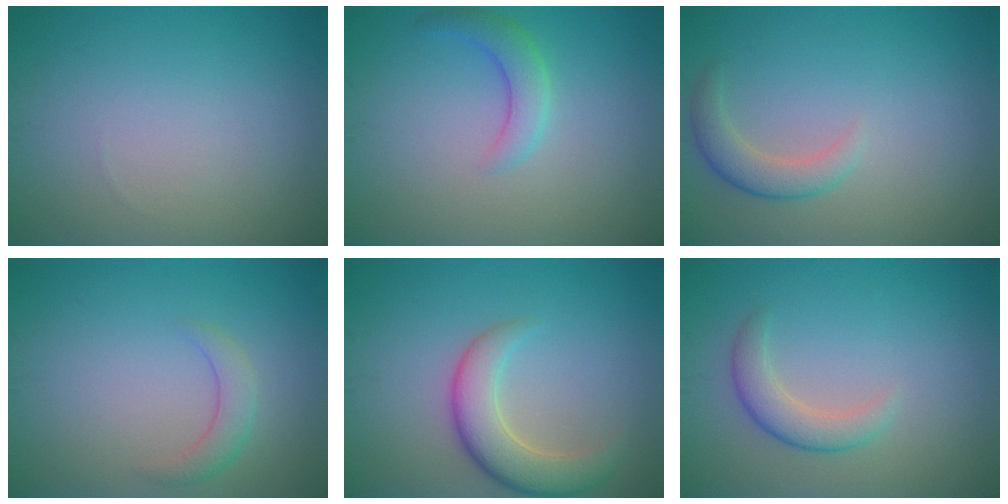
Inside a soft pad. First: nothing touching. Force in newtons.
{"total": 2.6, "press": 2.6, "slide": 0.1}
{"total": 2.5, "press": 2.5, "slide": 0.3}
{"total": 2.0, "press": 2.0, "slide": 0.0}
{"total": 4.9, "press": 4.8, "slide": 0.5}
{"total": 2.7, "press": 2.7, "slide": 0.1}